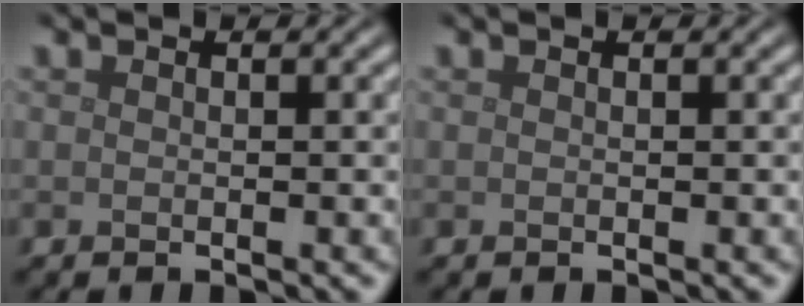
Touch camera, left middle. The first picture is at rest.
{"total": 0.0}